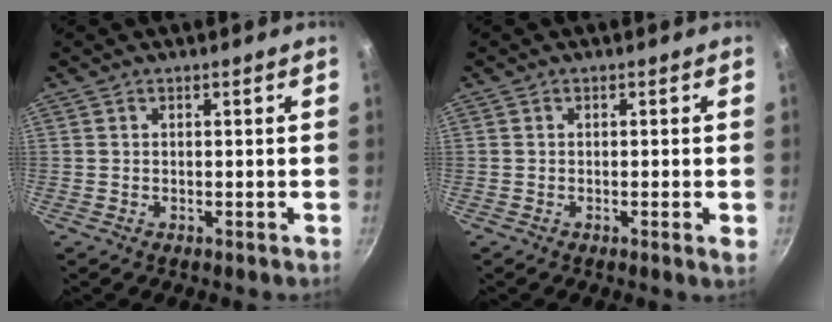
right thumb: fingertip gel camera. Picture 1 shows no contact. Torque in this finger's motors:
{"motor_torque": [-0.53, 0.36, -0.18, -0.03, -0.02]}